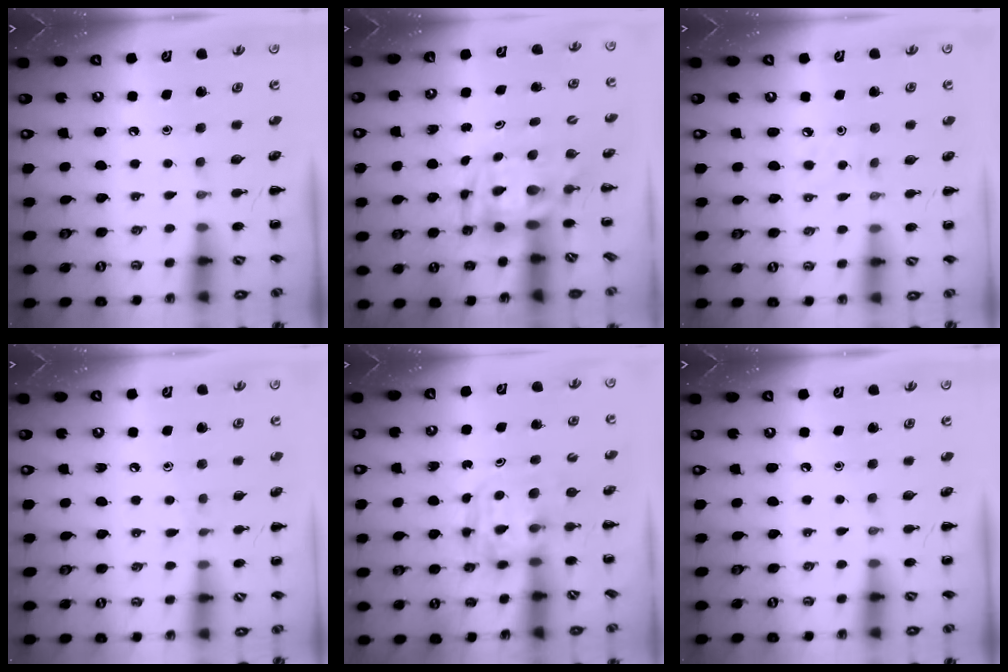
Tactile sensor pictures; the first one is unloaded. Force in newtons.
{"total": 4.0, "press": 3.9, "slide": 0.8}
{"total": 2.7, "press": 2.5, "slide": 0.9}
{"total": 5.8, "press": 5.4, "slide": 2.2}
{"total": 3.8, "press": 3.7, "slide": 0.2}
{"total": 0.0}